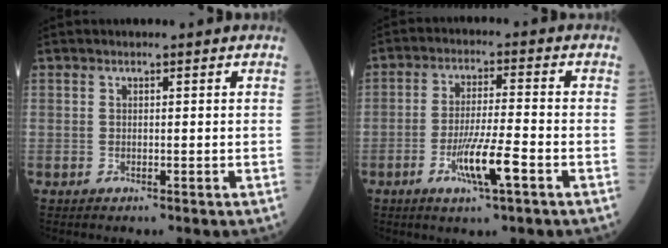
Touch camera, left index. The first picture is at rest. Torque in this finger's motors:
{"motor_torque": [1.35, 0.79, 0.44, 0.06]}